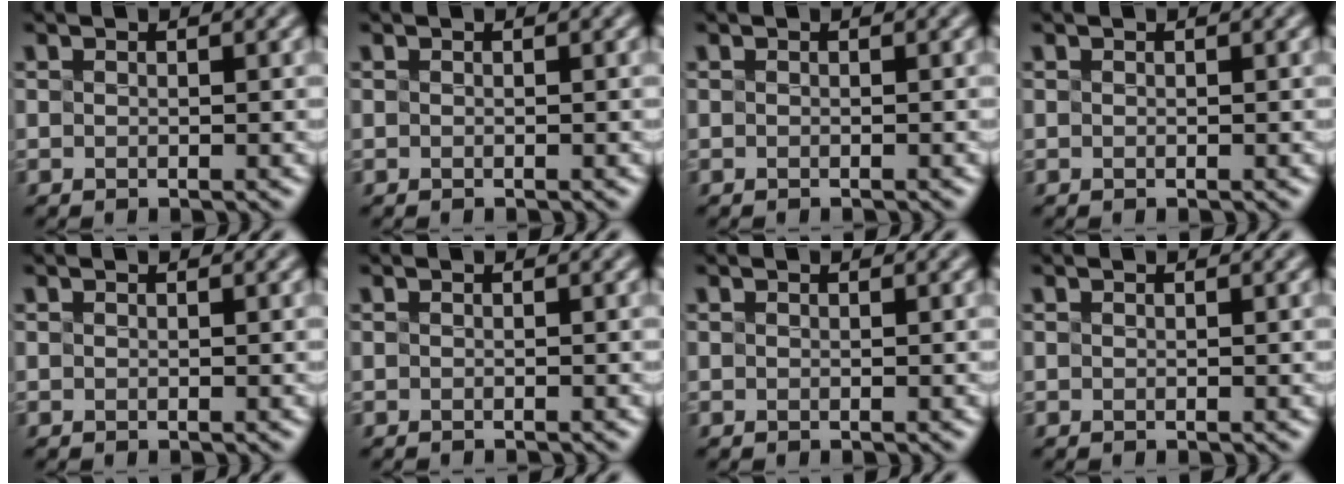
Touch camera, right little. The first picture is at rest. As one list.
[{"total": 0.0}, {"total": 0.5, "force": [-0.5, 0.0, 0.2], "torque": [0.003, -0.009, -0.010]}, {"total": 0.0}, {"total": 0.0}, {"total": 0.9, "force": [-0.8, 0.0, 0.3], "torque": [0.006, -0.011, -0.014]}, {"total": 0.0}, {"total": 0.0}]